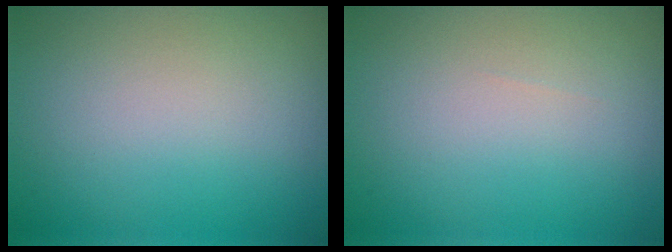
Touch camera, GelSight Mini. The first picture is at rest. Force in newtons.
{"total": 0.0}